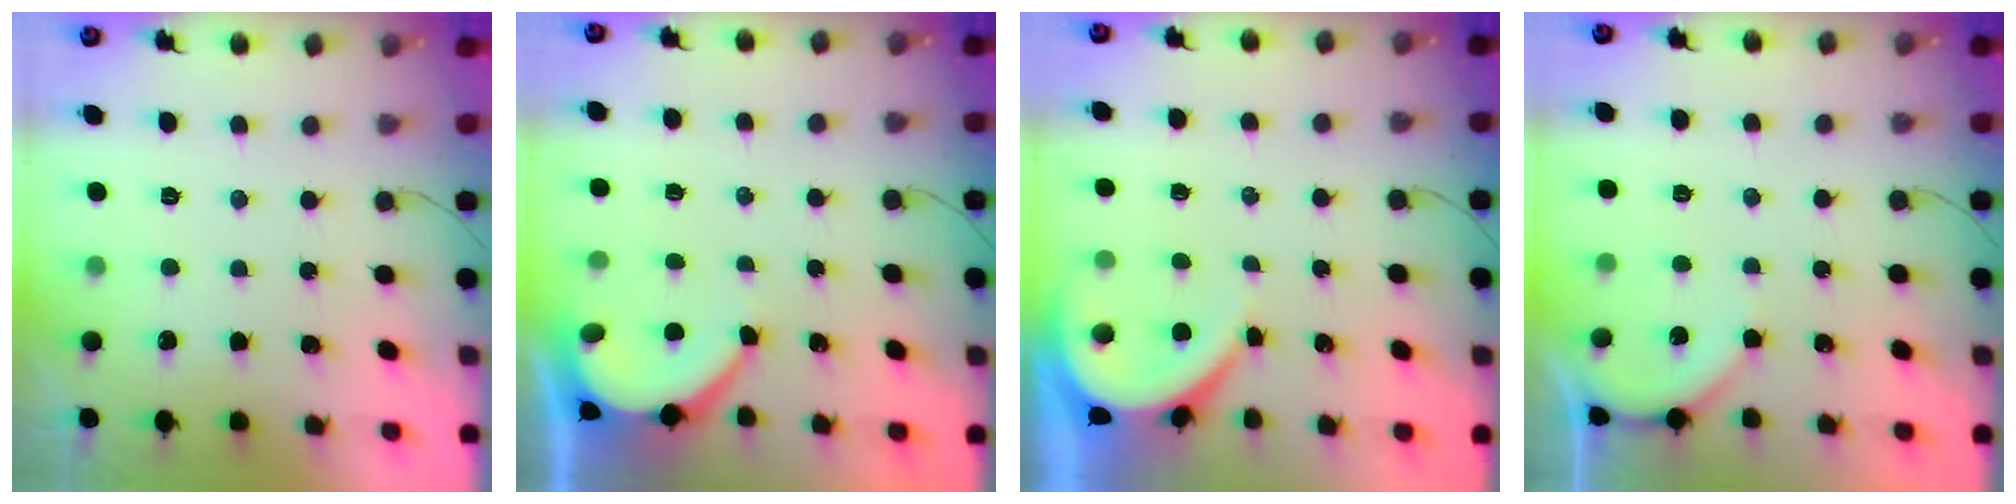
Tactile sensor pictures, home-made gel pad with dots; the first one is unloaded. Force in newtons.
{"total": 4.5, "press": 4.5, "slide": 0.5}
{"total": 3.7, "press": 3.7, "slide": 0.4}
{"total": 2.7, "press": 2.6, "slide": 0.6}